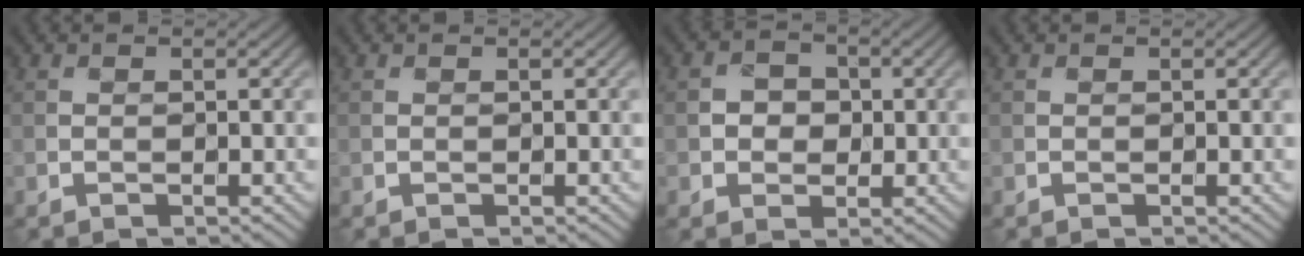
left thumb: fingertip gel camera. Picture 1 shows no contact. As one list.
[{"total": 0.0}, {"total": 3.2, "force": [-0.1, 2.9, 1.3], "torque": [-0.024, -0.002, -0.013]}, {"total": 0.0}]